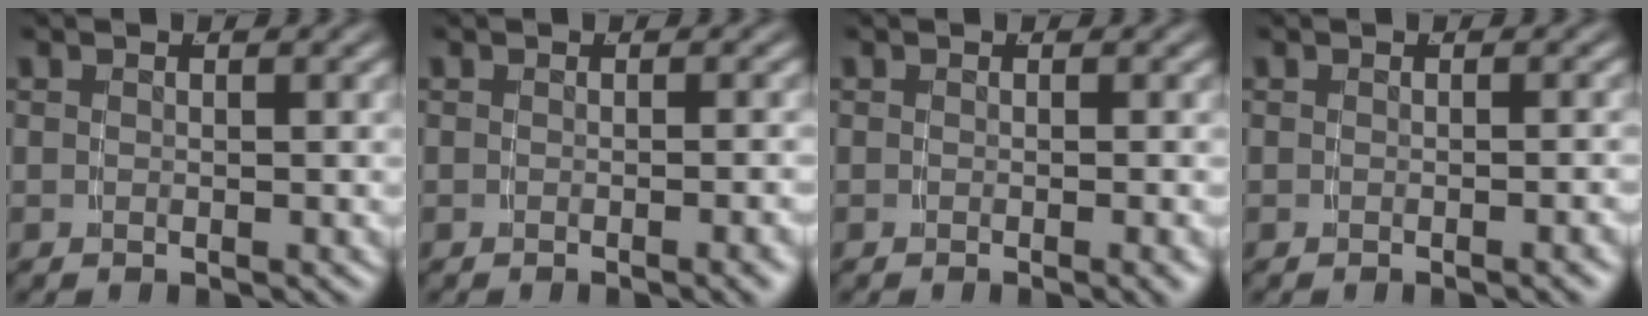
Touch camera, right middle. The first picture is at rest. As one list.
[{"total": 1.0, "force": [-0.6, -0.3, 0.7], "torque": [-0.010, 0.007, -0.012]}, {"total": 0.8, "force": [-0.3, -0.3, 0.7], "torque": [-0.008, 0.004, -0.006]}, {"total": 0.7, "force": [-0.5, -0.2, 0.5], "torque": [-0.007, 0.007, -0.011]}]